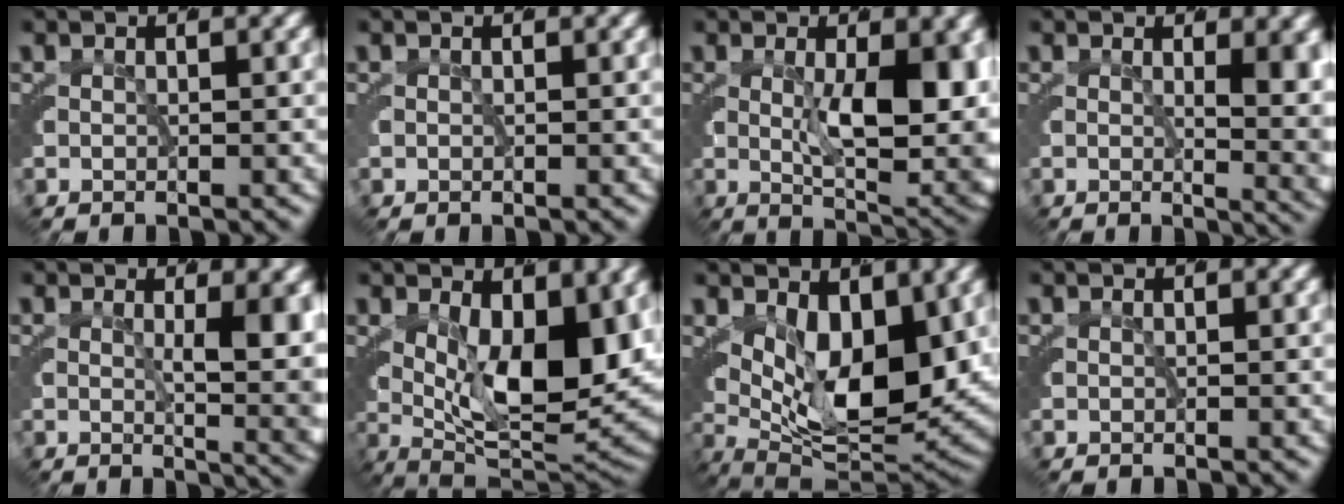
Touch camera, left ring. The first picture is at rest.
{"total": 0.7, "force": [0.3, -0.6, 0.0], "torque": [0.006, 0.002, 0.008]}
{"total": 8.2, "force": [0.1, 2.1, 7.9], "torque": [-0.095, -0.021, 0.015]}
{"total": 4.7, "force": [0.4, 0.6, 4.6], "torque": [-0.036, -0.010, 0.010]}
{"total": 5.6, "force": [0.4, 0.6, 5.6], "torque": [-0.051, -0.012, 0.012]}
{"total": 11.2, "force": [1.3, 4.7, 10.1], "torque": [-0.138, -0.018, 0.030]}
{"total": 10.9, "force": [1.2, 5.6, 9.3], "torque": [-0.142, -0.023, 0.028]}
{"total": 0.0}